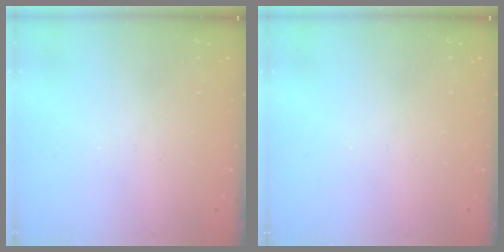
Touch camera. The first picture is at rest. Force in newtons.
{"total": 0.0}